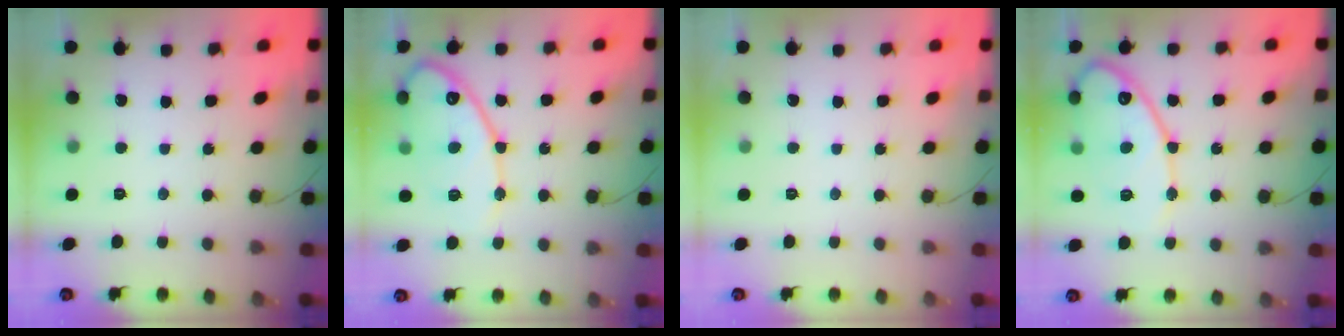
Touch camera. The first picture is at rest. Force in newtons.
{"total": 14.9, "press": 14.8, "slide": 1.0}
{"total": 0.0}
{"total": 14.9, "press": 14.8, "slide": 1.0}